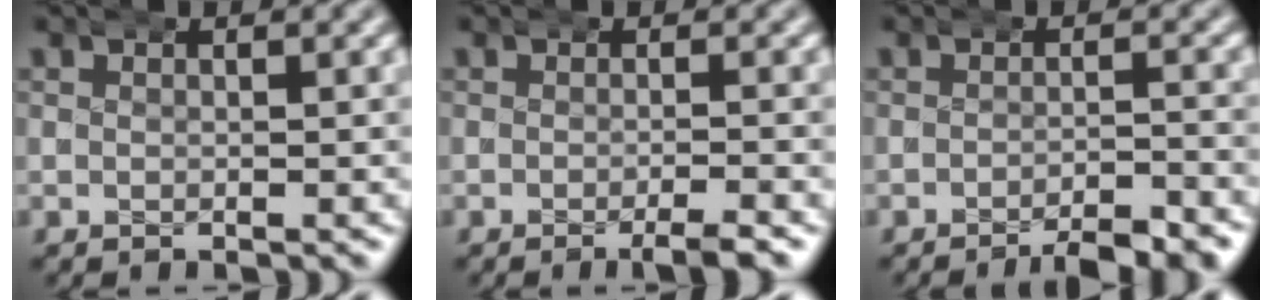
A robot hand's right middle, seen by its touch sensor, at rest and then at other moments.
{"total": 1.9, "force": [-1.1, -0.1, 1.5], "torque": [-0.021, 0.008, -0.026]}
{"total": 4.0, "force": [-3.2, 0.7, 2.2], "torque": [-0.027, 0.002, -0.058]}